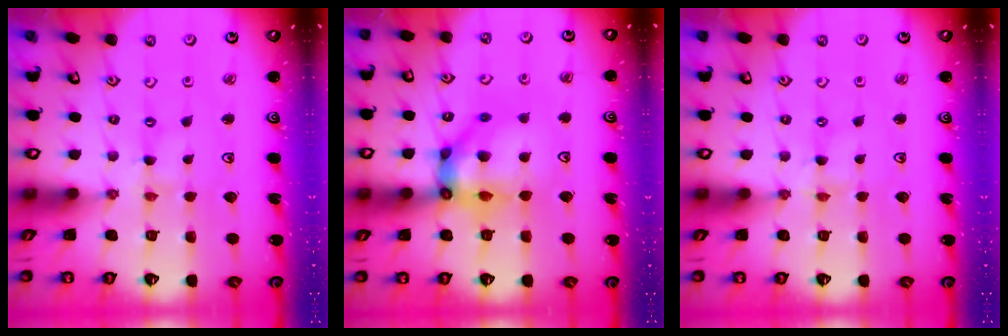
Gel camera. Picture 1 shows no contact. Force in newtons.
{"total": 14.2, "press": 14.1, "slide": 1.9}
{"total": 0.0}